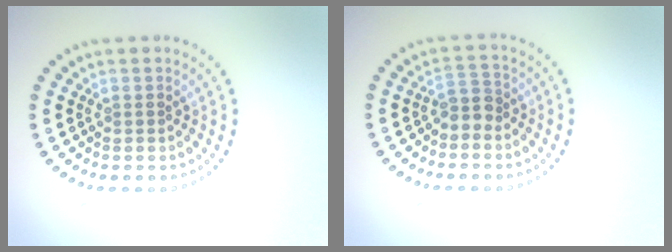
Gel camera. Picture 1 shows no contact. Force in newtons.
{"total": 1.9, "press": 1.5, "slide": 1.2}